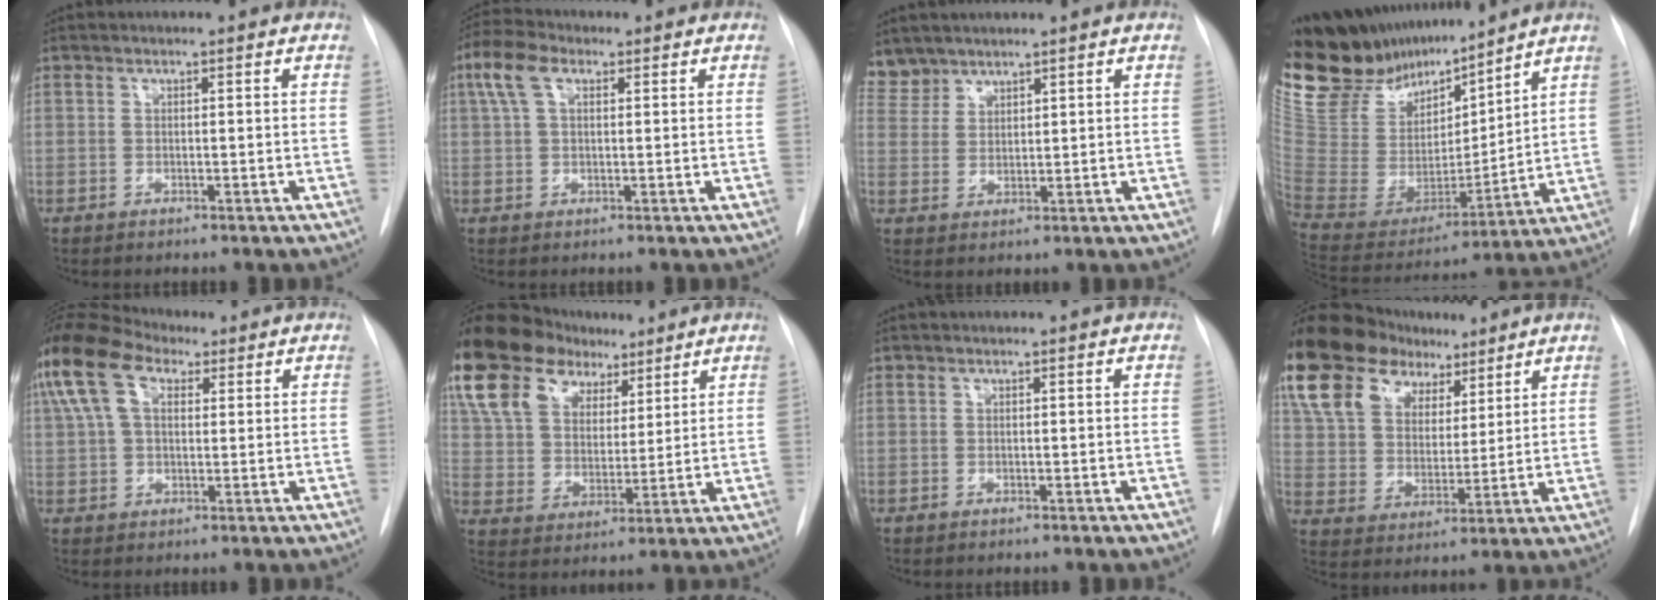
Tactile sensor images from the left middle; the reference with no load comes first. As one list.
[{"total": 5.8, "force": [2.5, 2.8, 4.4], "torque": [-0.108, 0.026, 0.048]}, {"total": 4.0, "force": [3.7, 1.5, -0.4], "torque": [0.012, 0.009, 0.080]}, {"total": 21.2, "force": [18.8, 5.4, 8.3], "torque": [-0.159, -0.010, 0.346]}, {"total": 12.0, "force": [5.8, 6.4, 8.3], "torque": [-0.193, 0.053, 0.110]}, {"total": 21.7, "force": [13.6, 13.0, 10.8], "torque": [-0.247, 0.073, 0.246]}, {"total": 0.0}, {"total": 19.0, "force": [12.2, 11.2, 9.3], "torque": [-0.186, 0.062, 0.218]}]